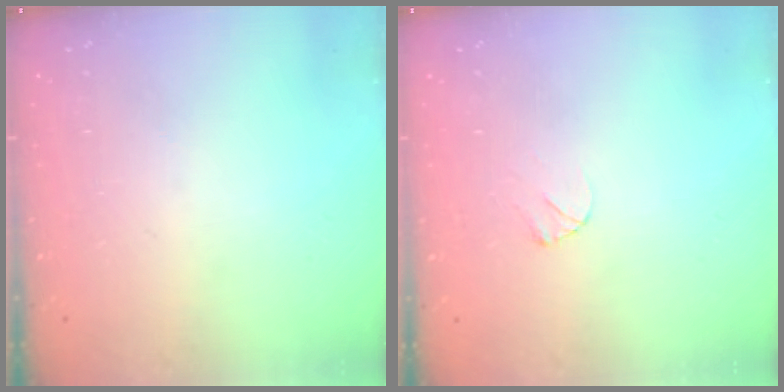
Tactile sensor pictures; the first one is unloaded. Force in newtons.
{"total": 3.6, "press": 3.5, "slide": 0.5}